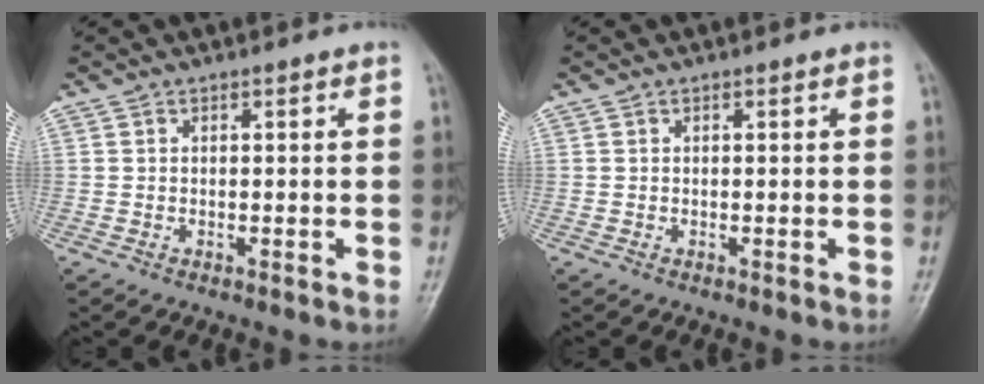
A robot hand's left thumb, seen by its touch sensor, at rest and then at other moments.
{"total": 0.0}